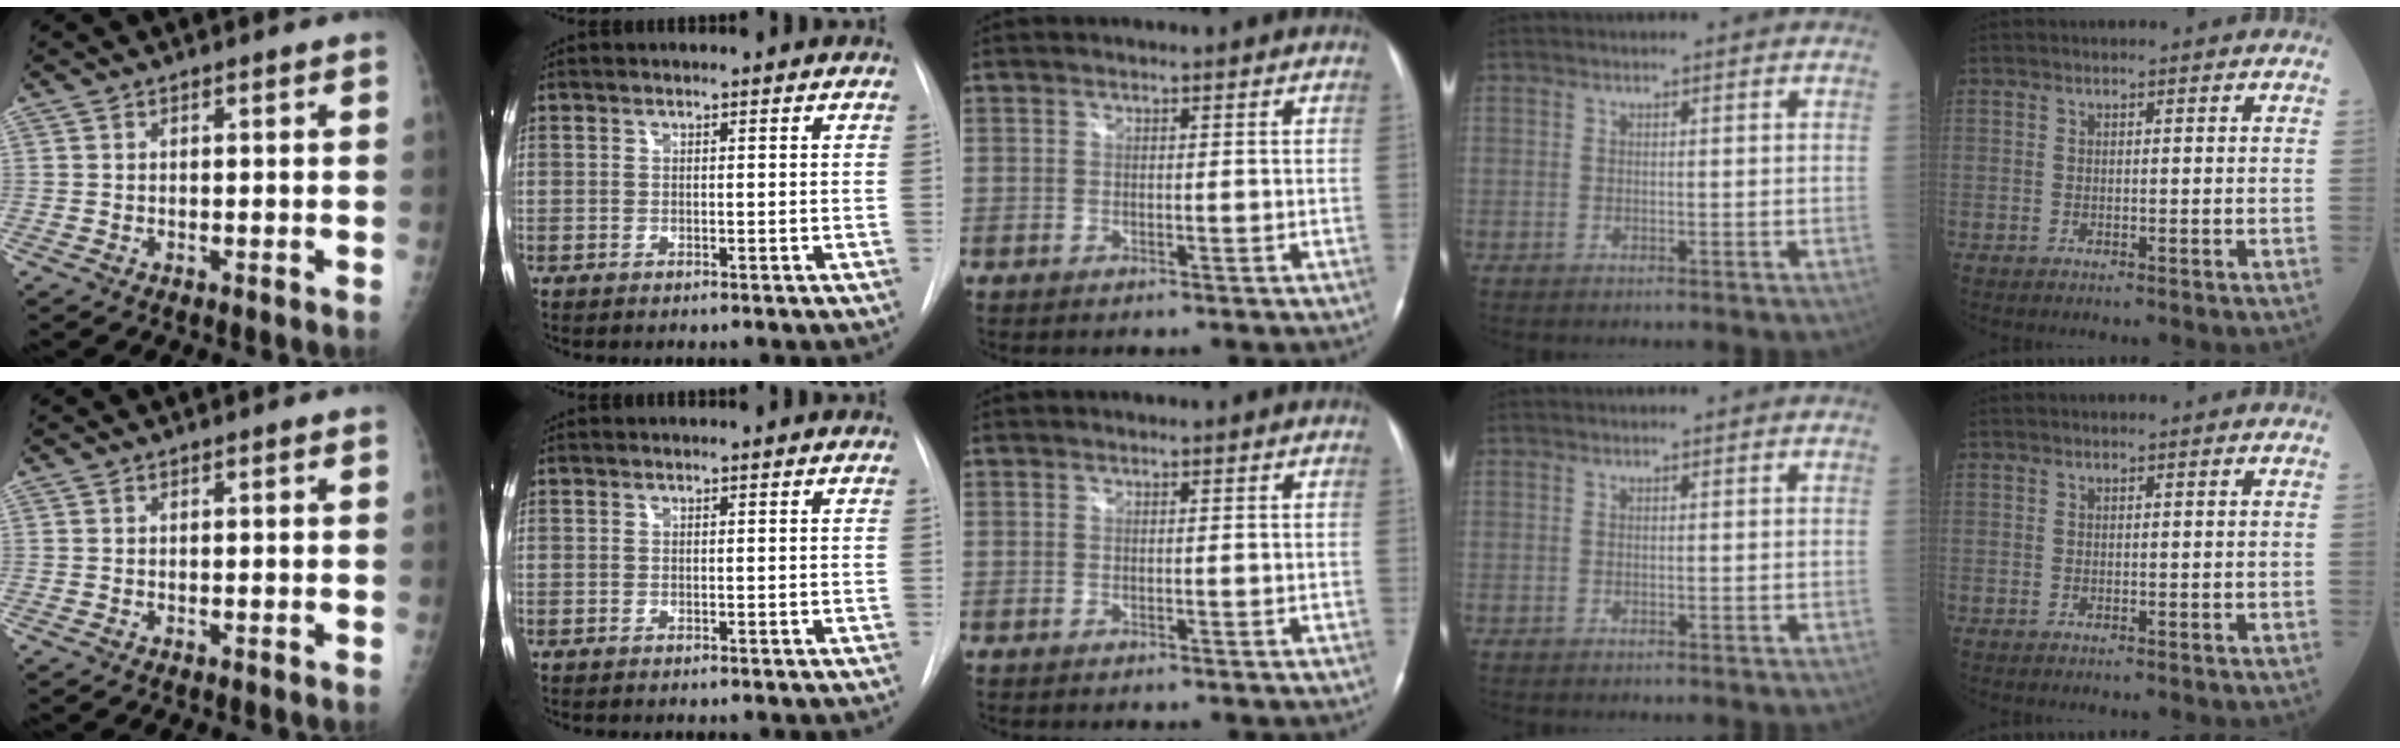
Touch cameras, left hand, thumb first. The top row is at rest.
{}